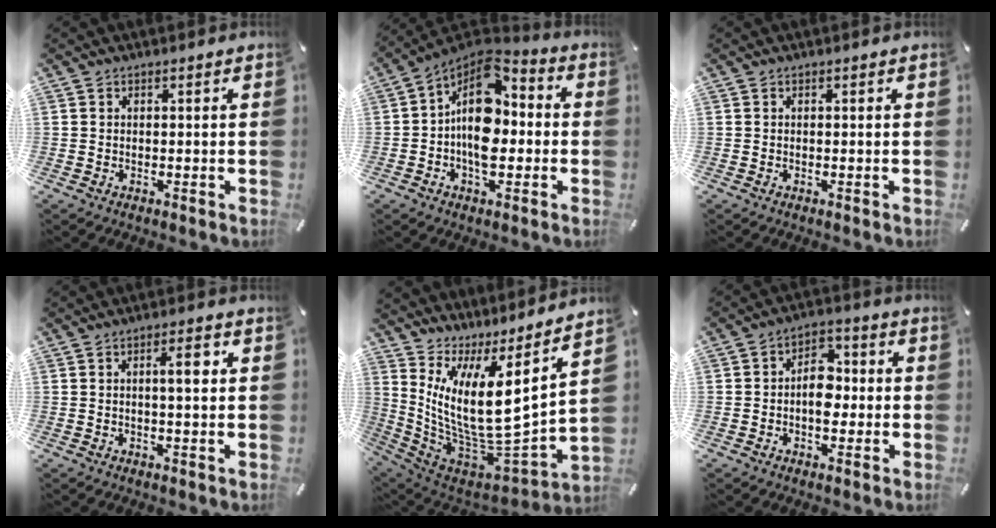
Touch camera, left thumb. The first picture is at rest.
{"total": 14.8, "force": [-0.8, 9.5, 11.3], "torque": [-0.208, -0.008, -0.017]}
{"total": 0.0}
{"total": 5.2, "force": [0.9, 1.2, 4.9], "torque": [-0.081, 0.002, 0.008]}
{"total": 14.4, "force": [4.0, 4.9, 13.0], "torque": [-0.248, -0.095, 0.062]}
{"total": 7.3, "force": [-1.3, 5.1, 5.1], "torque": [-0.067, 0.011, -0.026]}